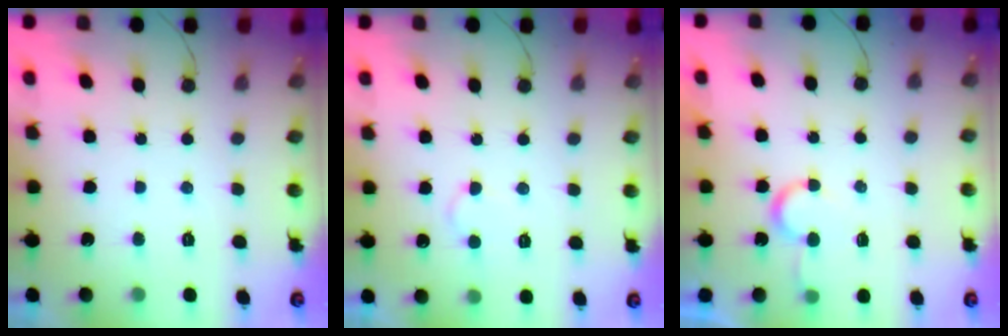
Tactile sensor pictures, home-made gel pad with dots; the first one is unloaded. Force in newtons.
{"total": 4.6, "press": 4.5, "slide": 0.4}
{"total": 6.1, "press": 6.1, "slide": 0.5}